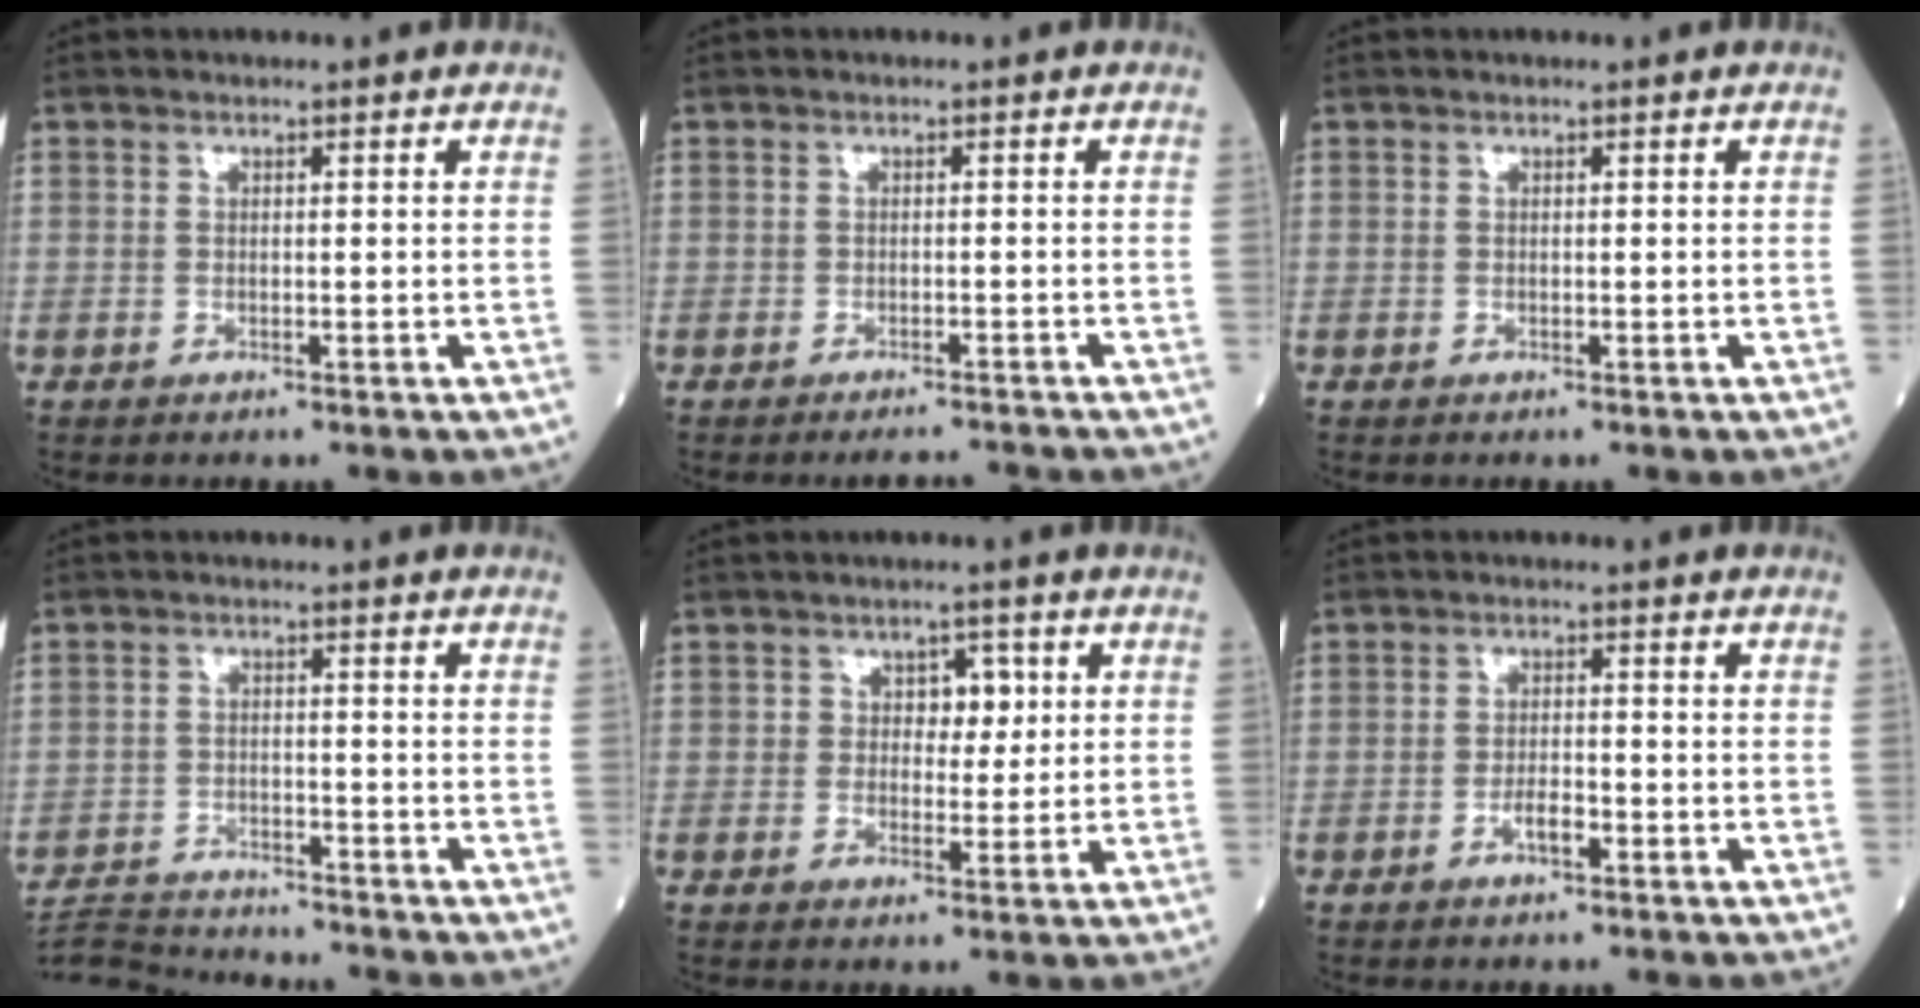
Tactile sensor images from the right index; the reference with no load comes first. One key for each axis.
{"total": 2.8, "fx": -2.7, "fy": -0.2, "fz": 0.5, "tx": -0.002, "ty": -0.009, "tz": -0.039}
{"total": 0.0}
{"total": 8.4, "fx": -8.3, "fy": 0.1, "fz": 0.7, "tx": -0.016, "ty": -0.003, "tz": -0.146}
{"total": 3.9, "fx": 1.0, "fy": 2.7, "fz": 2.6, "tx": -0.026, "ty": 0.007, "tz": 0.013}
{"total": 2.4, "fx": -1.3, "fy": 0.7, "fz": 2.0, "tx": -0.032, "ty": 0.003, "tz": -0.024}